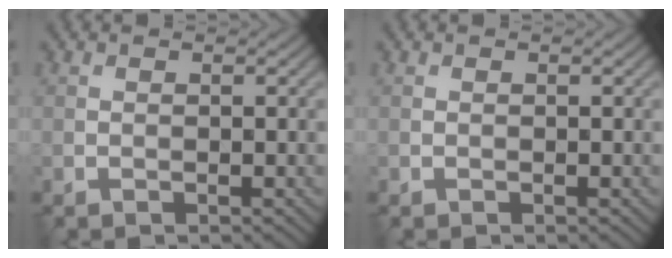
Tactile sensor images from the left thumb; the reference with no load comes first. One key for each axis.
{"total": 0.0}